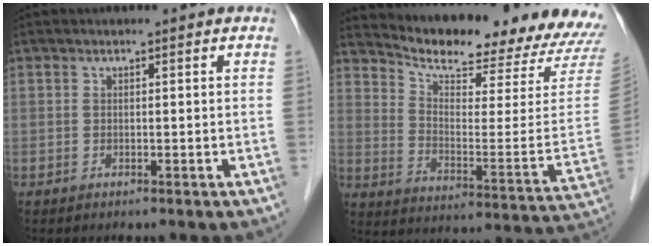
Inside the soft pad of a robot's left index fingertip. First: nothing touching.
{"total": 22.2, "force": [21.0, 3.1, 6.4], "torque": [-0.102, -0.085, 0.270]}